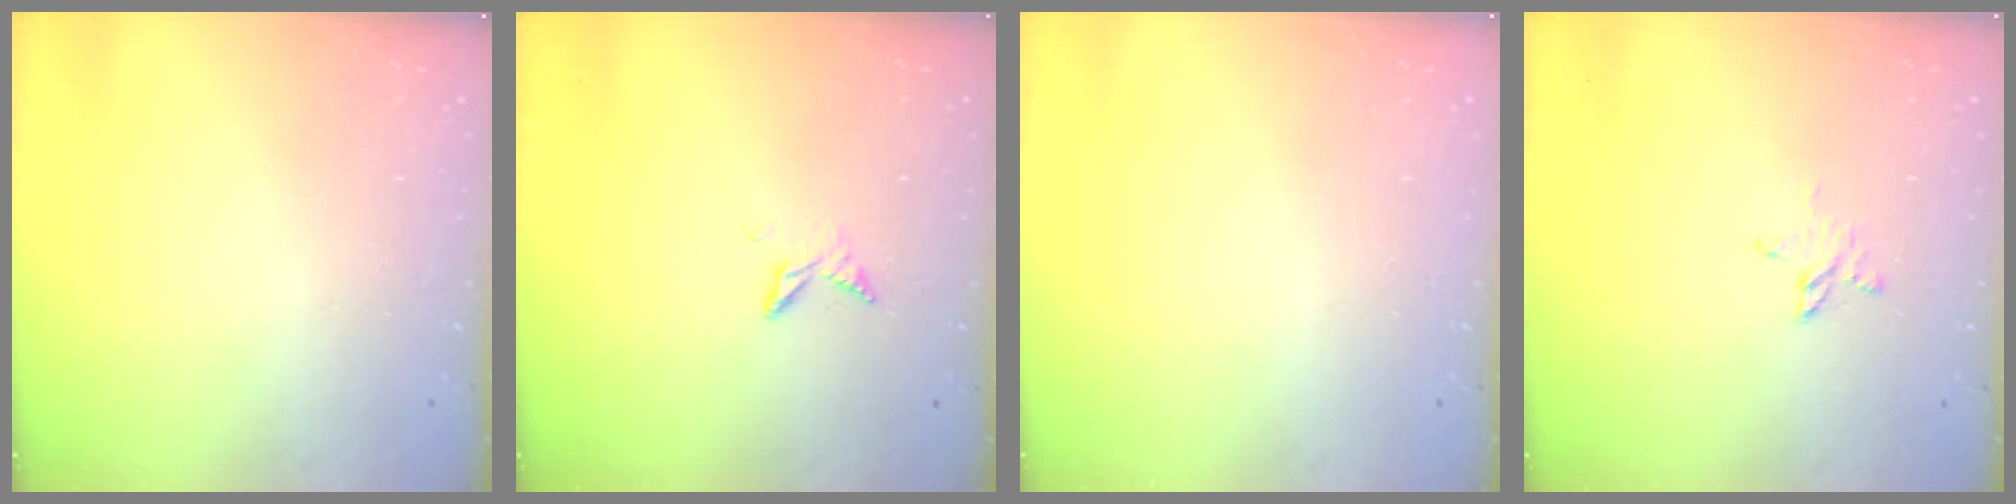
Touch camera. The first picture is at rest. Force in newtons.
{"total": 6.0, "press": 6.0, "slide": 0.7}
{"total": 0.0}
{"total": 3.4, "press": 3.3, "slide": 0.3}